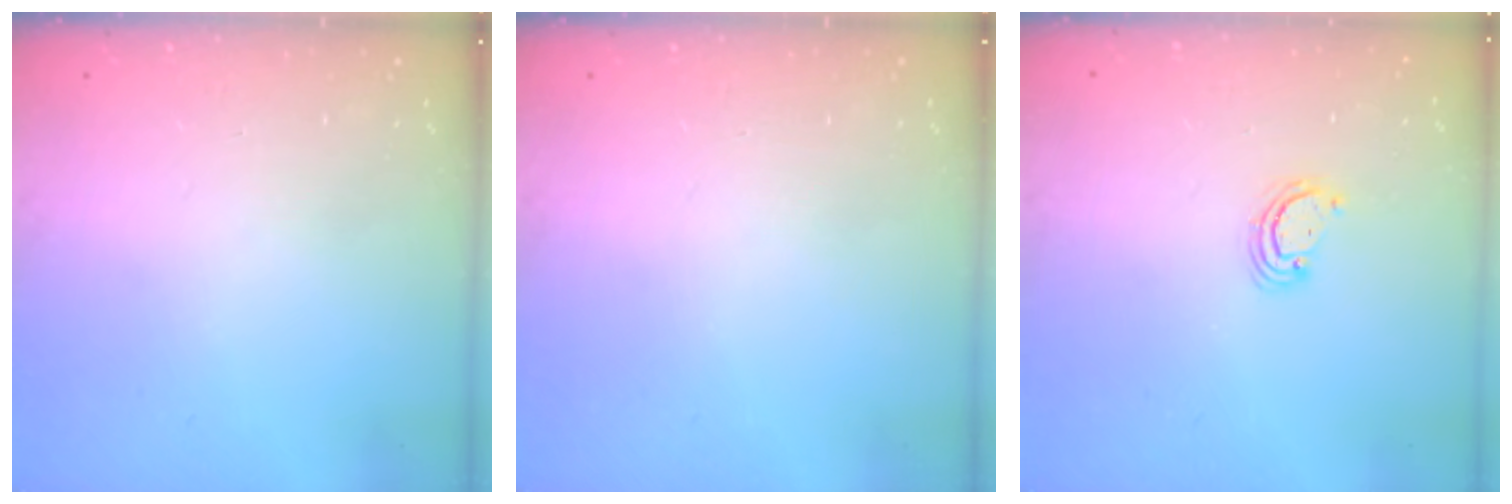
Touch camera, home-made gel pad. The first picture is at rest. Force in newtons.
{"total": 0.0}
{"total": 2.5, "press": 2.5, "slide": 0.3}